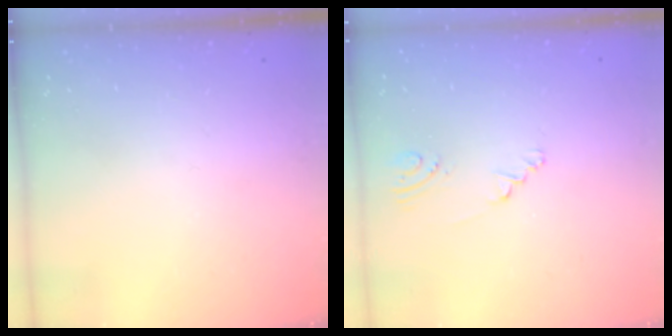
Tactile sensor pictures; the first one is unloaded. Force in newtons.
{"total": 2.0, "press": 1.6, "slide": 1.2}